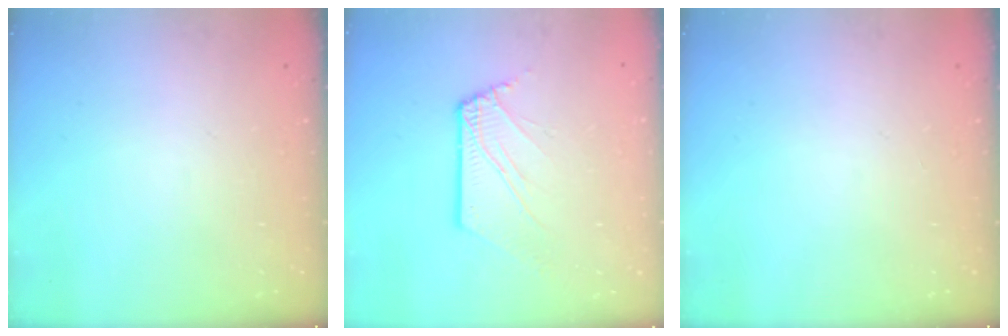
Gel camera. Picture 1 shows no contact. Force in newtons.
{"total": 5.0, "press": 4.9, "slide": 0.4}
{"total": 0.0}